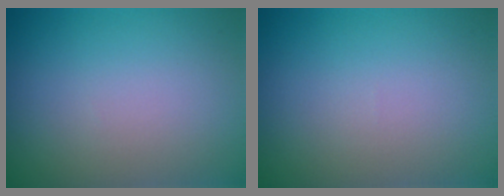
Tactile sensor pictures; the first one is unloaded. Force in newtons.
{"total": 0.0}